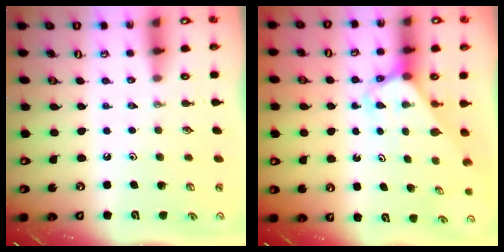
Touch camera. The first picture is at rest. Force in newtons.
{"total": 2.7, "press": 2.7, "slide": 0.2}